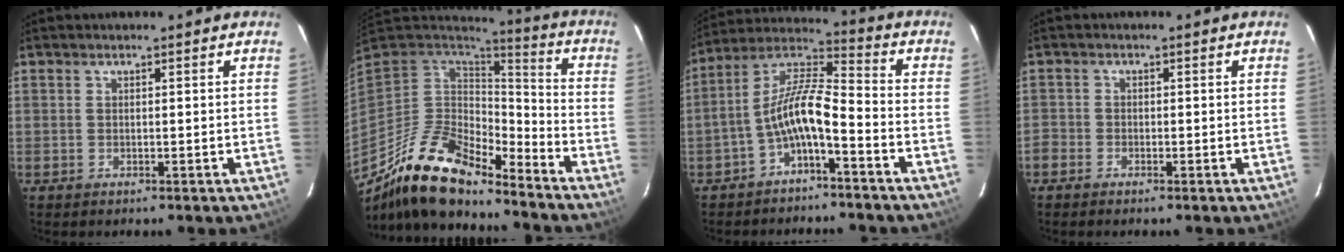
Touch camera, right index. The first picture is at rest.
{"total": 19.7, "force": [-15.1, 6.3, 10.9], "torque": [-0.209, -0.029, -0.277]}
{"total": 10.3, "force": [-4.7, 2.8, 8.7], "torque": [-0.188, 0.016, -0.087]}
{"total": 3.8, "force": [-2.5, 2.6, 1.2], "torque": [-0.032, -0.003, -0.048]}